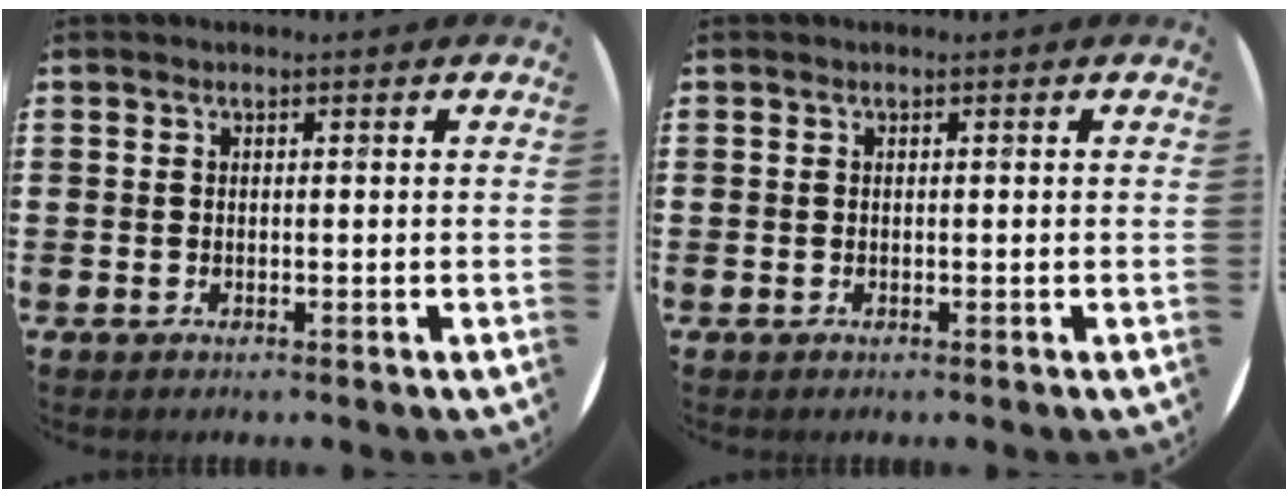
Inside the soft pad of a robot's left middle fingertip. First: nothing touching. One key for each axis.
{"total": 0.0}